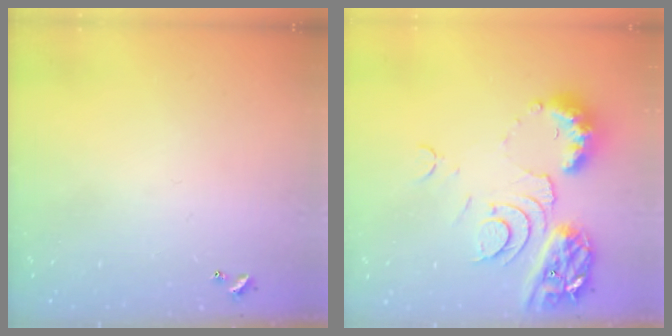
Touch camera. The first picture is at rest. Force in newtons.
{"total": 11.1, "press": 11.0, "slide": 1.3}